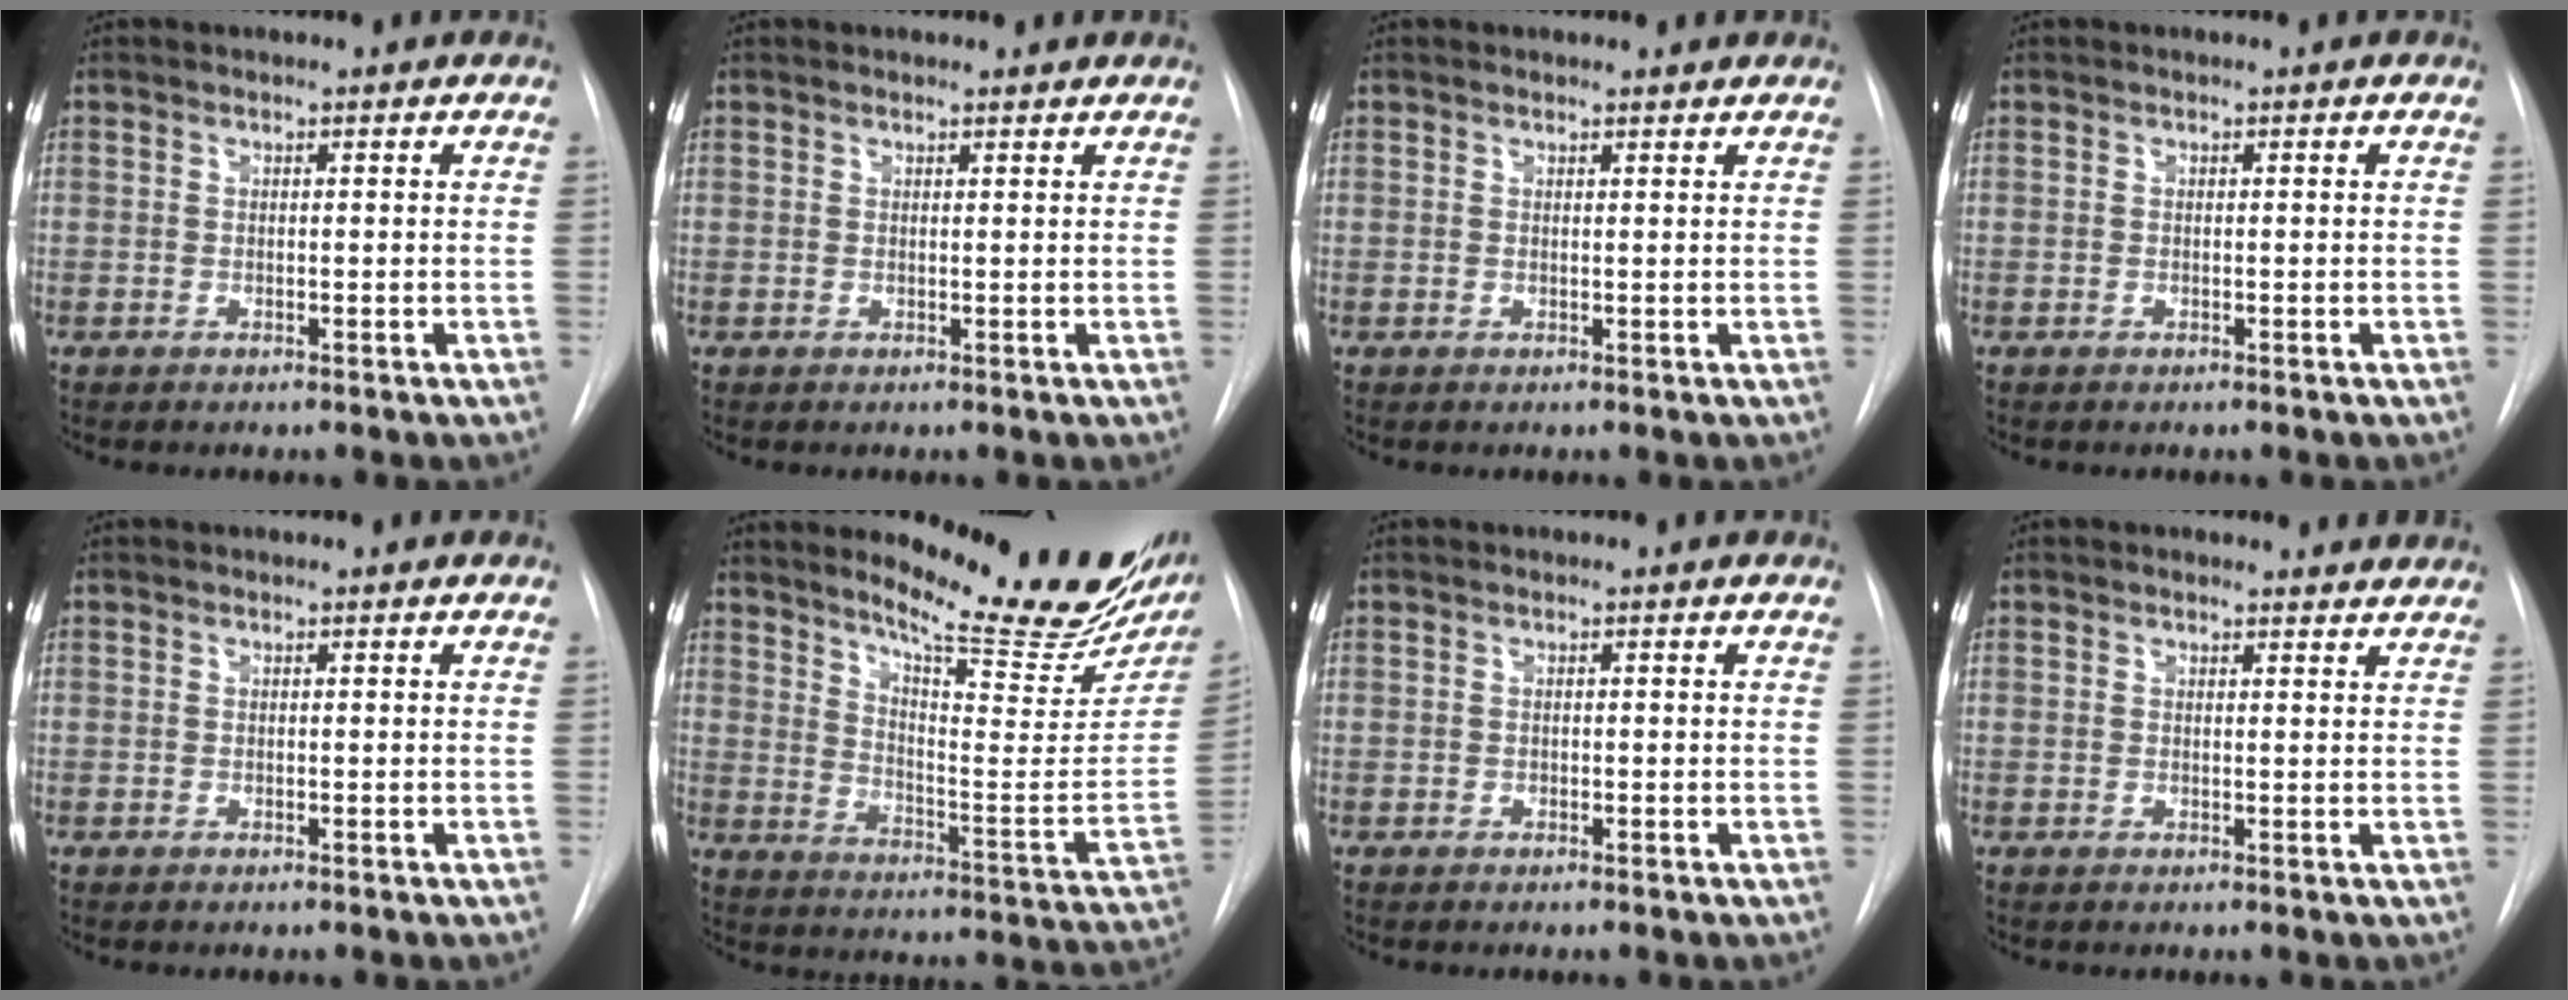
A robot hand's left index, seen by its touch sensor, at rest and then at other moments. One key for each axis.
{"total": 1.8, "fx": 1.8, "fy": 0.2, "fz": 0.2, "tx": -0.011, "ty": 0.002, "tz": 0.018}
{"total": 1.9, "fx": 1.9, "fy": 0.3, "fz": 0.2, "tx": -0.011, "ty": 0.002, "tz": 0.019}
{"total": 0.0}
{"total": 0.0}
{"total": 22.1, "fx": 18.3, "fy": 3.3, "fz": 12.0, "tx": -0.175, "ty": -0.076, "tz": 0.238}
{"total": 0.0}
{"total": 1.7, "fx": 1.7, "fy": 0.3, "fz": 0.1, "tx": -0.010, "ty": -0.006, "tz": 0.012}